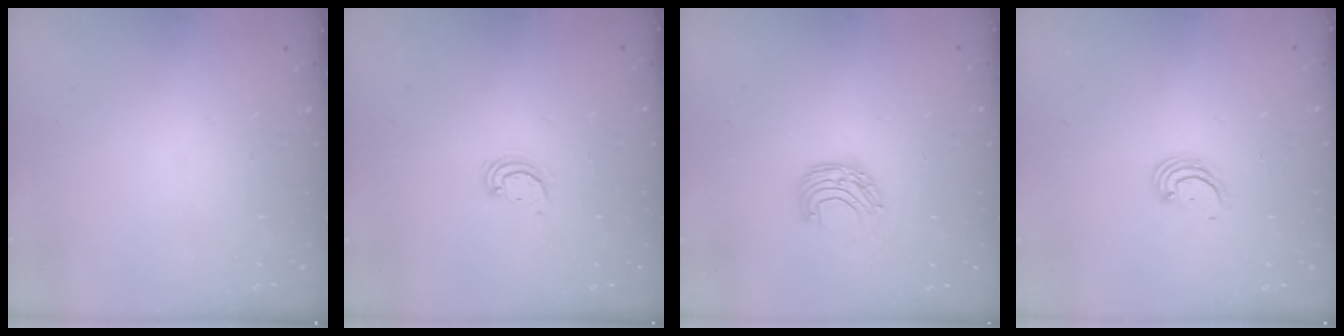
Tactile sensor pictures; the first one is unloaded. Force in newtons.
{"total": 2.2, "press": 2.2, "slide": 0.3}
{"total": 6.8, "press": 6.7, "slide": 0.6}
{"total": 2.6, "press": 2.6, "slide": 0.3}